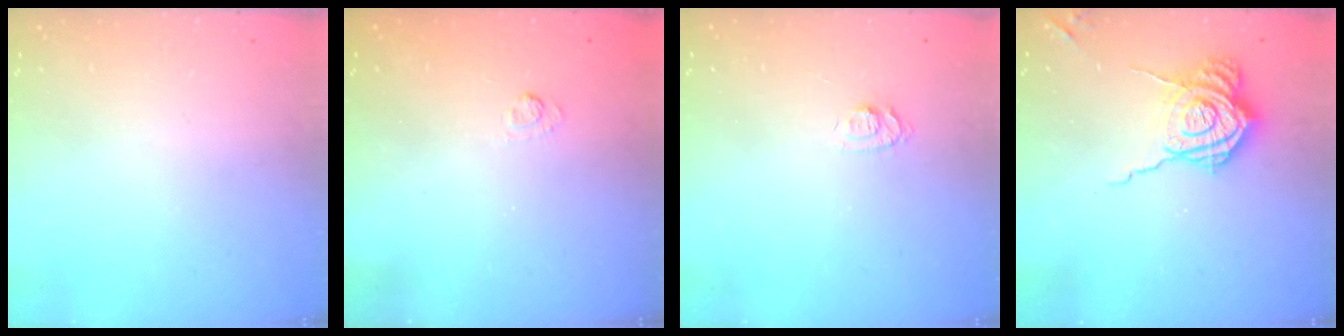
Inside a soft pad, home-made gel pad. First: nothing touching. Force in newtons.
{"total": 2.4, "press": 1.9, "slide": 1.4}
{"total": 6.5, "press": 6.5, "slide": 0.6}
{"total": 12.6, "press": 12.6, "slide": 0.8}